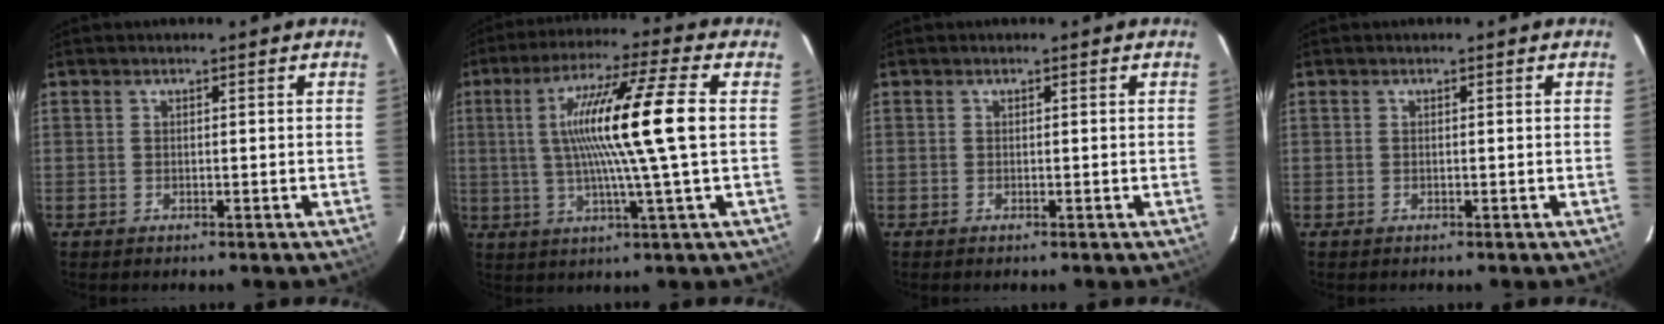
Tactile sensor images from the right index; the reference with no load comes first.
{"total": 14.9, "force": [1.1, -1.4, 14.8], "torque": [-0.262, 0.004, 0.018]}
{"total": 0.0}
{"total": 0.0}